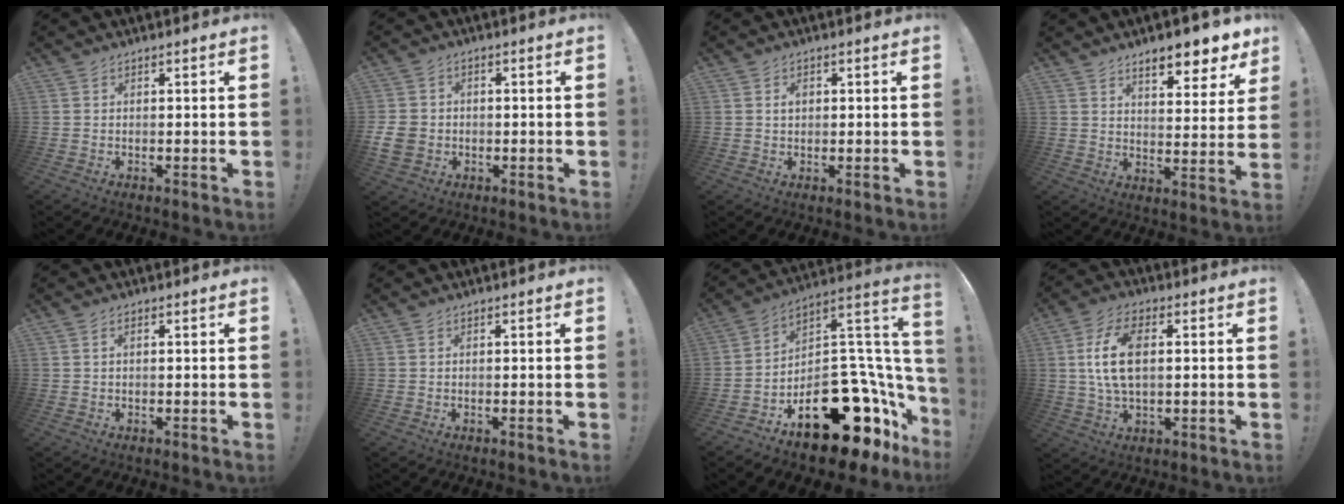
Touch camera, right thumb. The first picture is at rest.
{"total": 7.2, "force": [-1.4, 6.1, 3.5], "torque": [-0.075, 0.006, -0.025]}
{"total": 2.4, "force": [0.5, 2.0, 1.1], "torque": [-0.004, -0.002, 0.004]}
{"total": 9.5, "force": [7.3, 2.5, 5.4], "torque": [-0.062, -0.060, 0.124]}
{"total": 1.3, "force": [0.3, 0.7, 1.0], "torque": [-0.026, 0.005, 0.005]}
{"total": 0.0}
{"total": 22.9, "force": [-12.0, 12.6, 14.8], "torque": [-0.136, 0.046, -0.170]}
{"total": 12.0, "force": [1.7, 7.0, 9.6], "torque": [-0.177, -0.001, 0.030]}